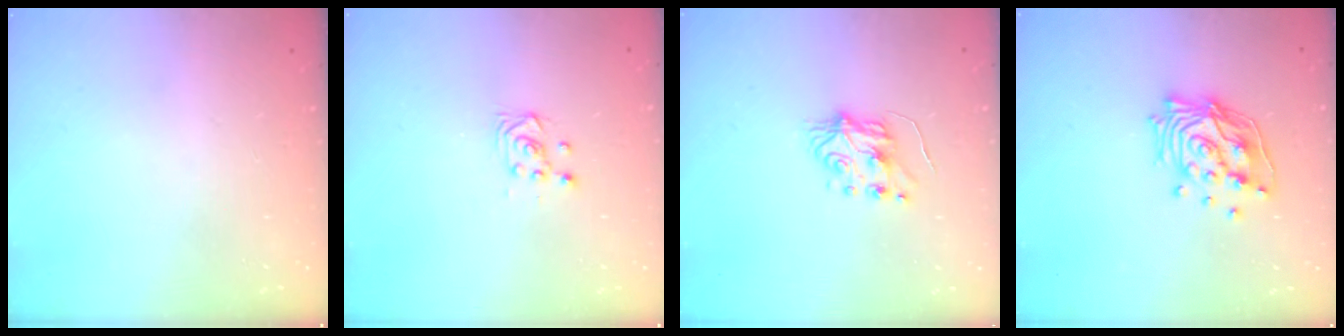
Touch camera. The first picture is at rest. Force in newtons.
{"total": 3.7, "press": 3.5, "slide": 1.1}
{"total": 5.2, "press": 5.1, "slide": 0.7}
{"total": 15.0, "press": 14.9, "slide": 2.0}